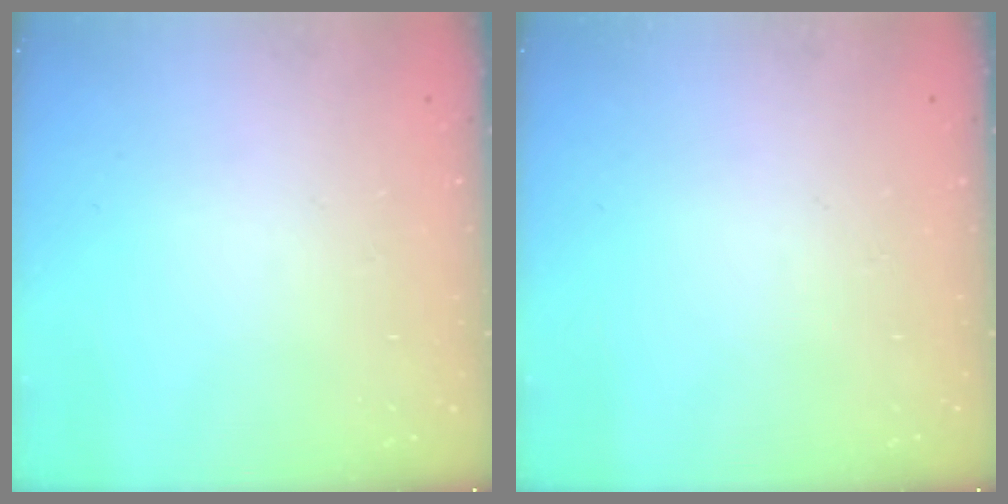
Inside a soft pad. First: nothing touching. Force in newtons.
{"total": 0.0}